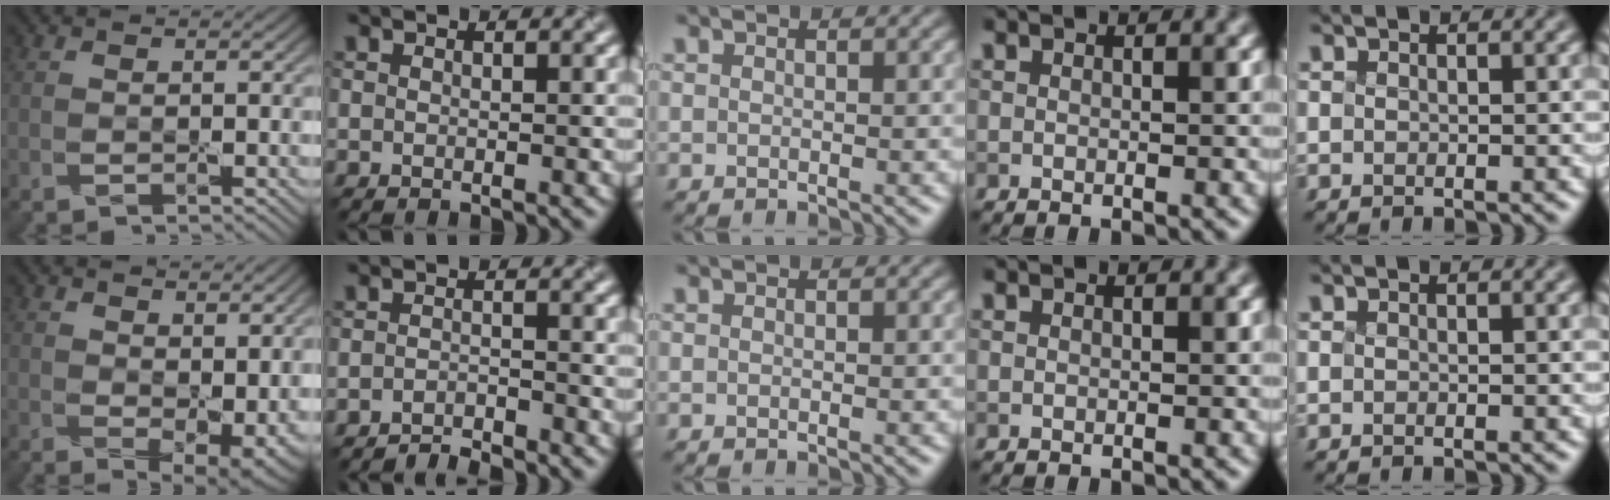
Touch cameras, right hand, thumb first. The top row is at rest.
{"thumb": {"total": 7.3, "force": [1.3, 4.4, 5.6], "torque": [-0.089, -0.027, 0.043]}, "index": {"total": 1.8, "force": [-1.7, 0.1, 0.3], "torque": [-0.001, 0.002, -0.036]}}